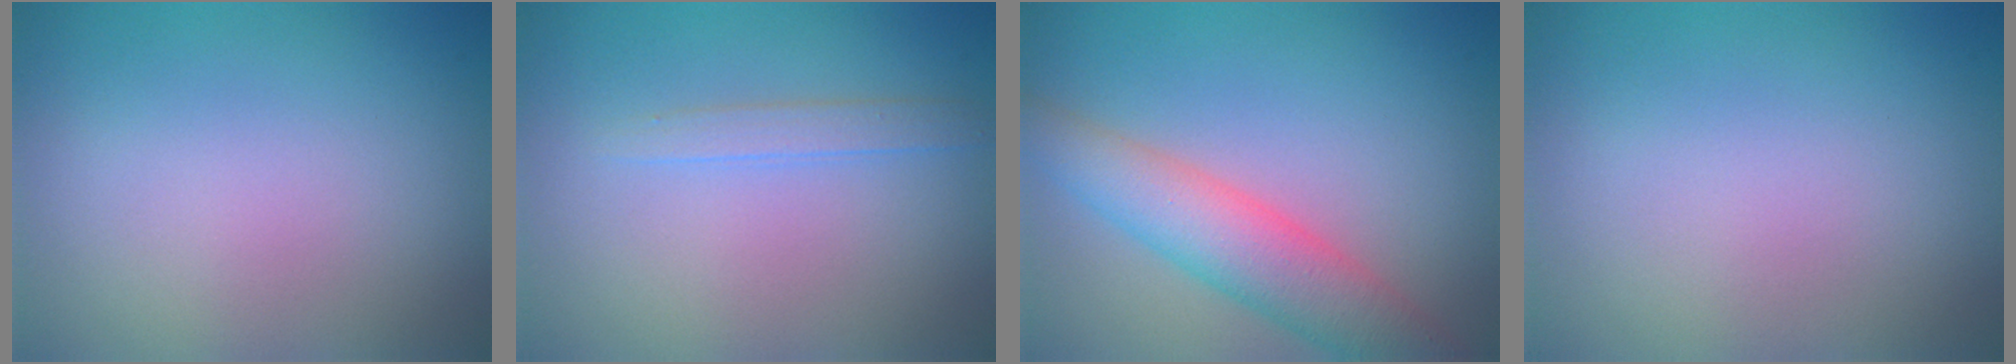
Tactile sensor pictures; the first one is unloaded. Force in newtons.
{"total": 1.4, "press": 1.4, "slide": 0.0}
{"total": 5.9, "press": 5.9, "slide": 0.2}
{"total": 0.0}